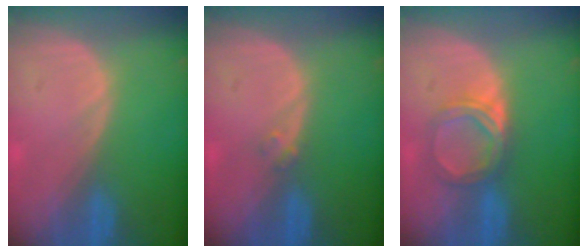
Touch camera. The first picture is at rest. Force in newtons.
{"total": 1.2, "press": 1.1, "slide": 0.6}
{"total": 5.2, "press": 4.6, "slide": 2.5}